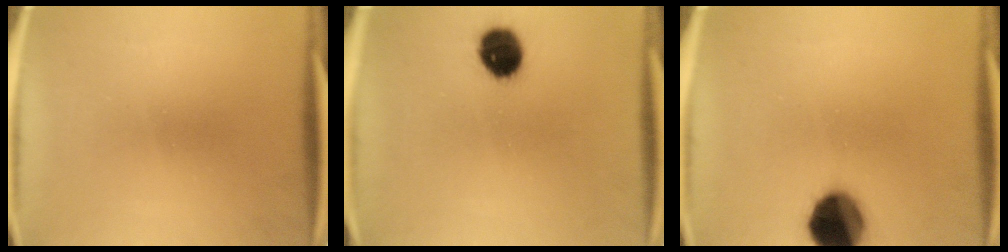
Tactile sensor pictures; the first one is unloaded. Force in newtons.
{"total": 8.7}
{"total": 14.1}